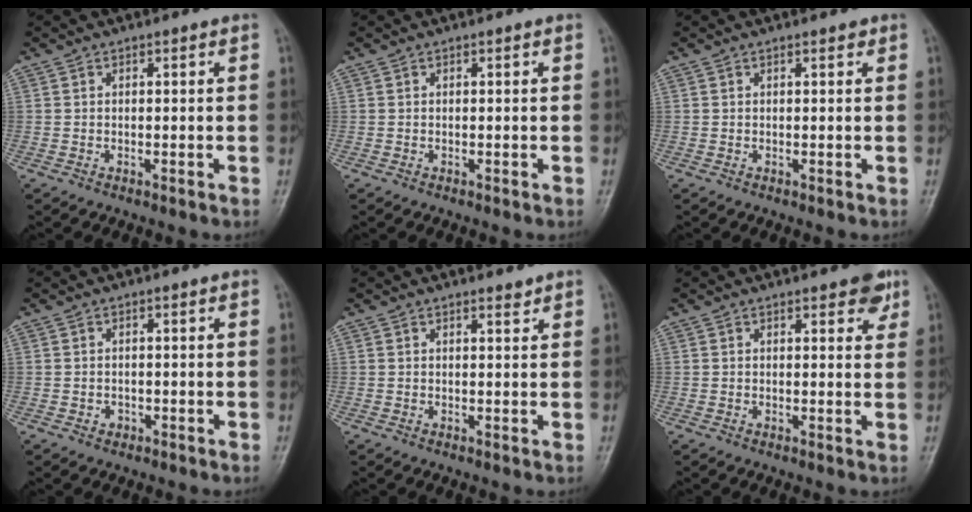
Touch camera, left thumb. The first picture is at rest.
{"total": 0.0}
{"total": 0.6, "force": [0.4, 0.3, 0.4], "torque": [-0.002, -0.001, 0.003]}
{"total": 1.2, "force": [-0.6, 1.0, 0.3], "torque": [0.000, 0.004, -0.008]}
{"total": 1.0, "force": [0.9, 0.2, 0.3], "torque": [-0.004, -0.008, 0.014]}
{"total": 3.7, "force": [2.2, 1.6, 2.5], "torque": [-0.012, -0.008, 0.024]}